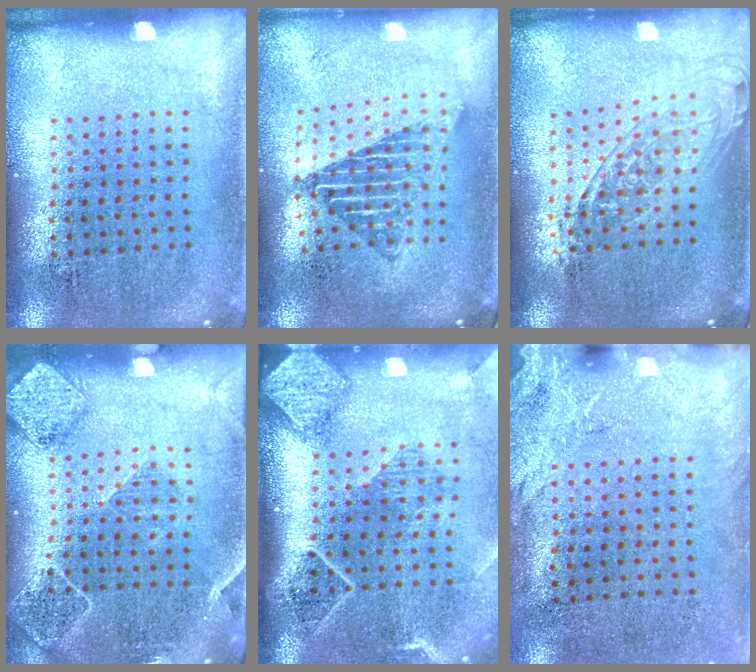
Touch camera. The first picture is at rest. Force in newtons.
{"total": 1.6, "press": 1.3, "slide": 0.9}
{"total": 1.7, "press": 1.4, "slide": 1.0}
{"total": 1.8, "press": 1.7, "slide": 0.5}
{"total": 2.7, "press": 2.0, "slide": 1.8}
{"total": 2.6, "press": 2.0, "slide": 1.6}